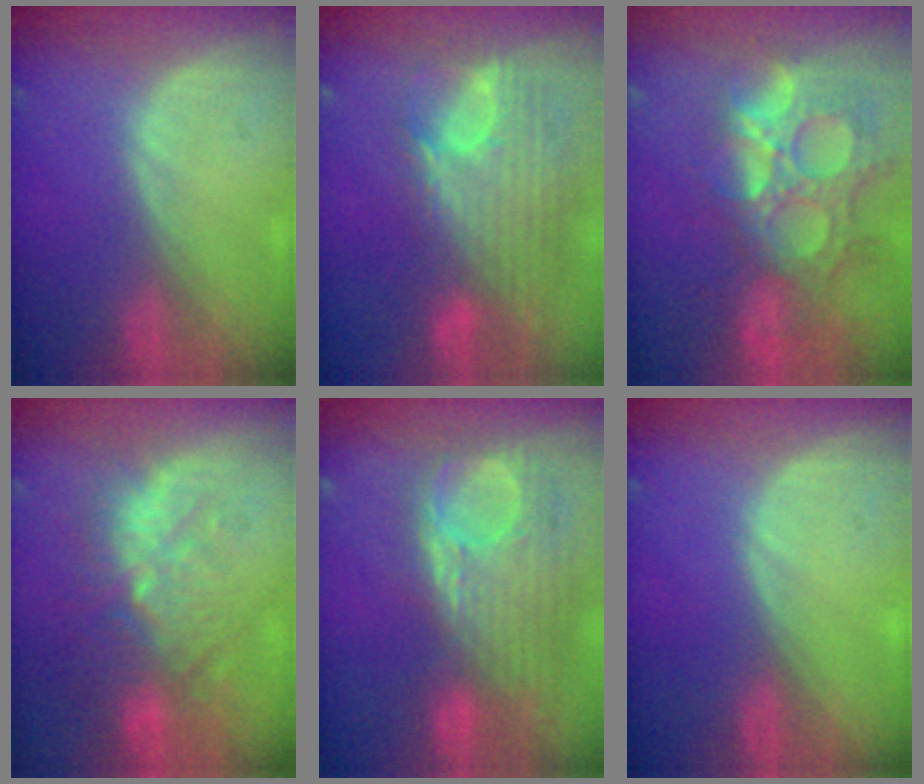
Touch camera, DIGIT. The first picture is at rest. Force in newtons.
{"total": 12.1, "press": 10.3, "slide": 6.4}
{"total": 14.7, "press": 12.2, "slide": 8.1}
{"total": 11.1, "press": 9.7, "slide": 5.4}
{"total": 12.2, "press": 10.4, "slide": 6.3}
{"total": 0.0}